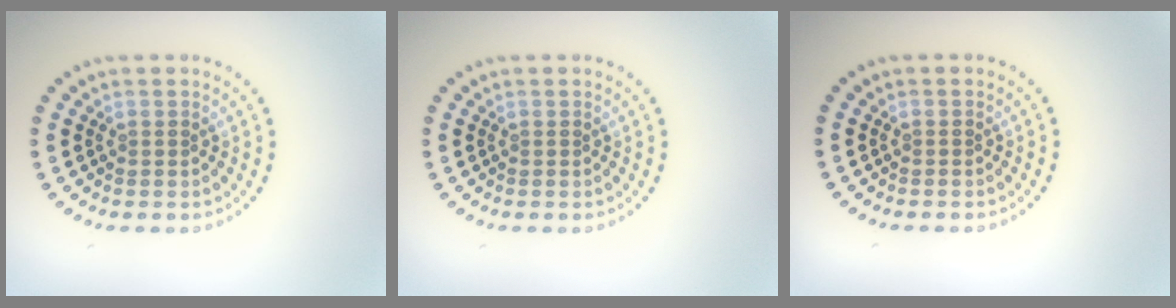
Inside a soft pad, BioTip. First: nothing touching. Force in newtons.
{"total": 0.0}
{"total": 0.0}